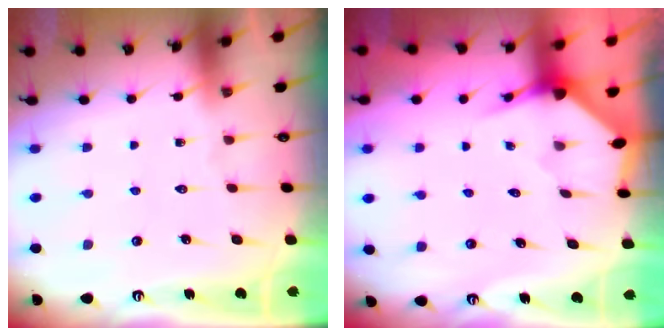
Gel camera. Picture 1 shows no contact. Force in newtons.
{"total": 3.1, "press": 3.0, "slide": 0.3}